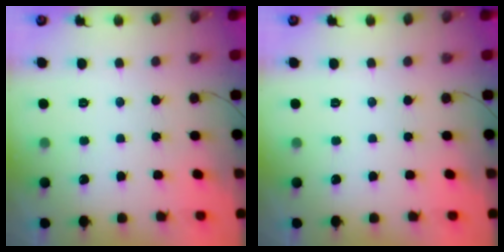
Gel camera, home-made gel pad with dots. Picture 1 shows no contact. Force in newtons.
{"total": 0.0}